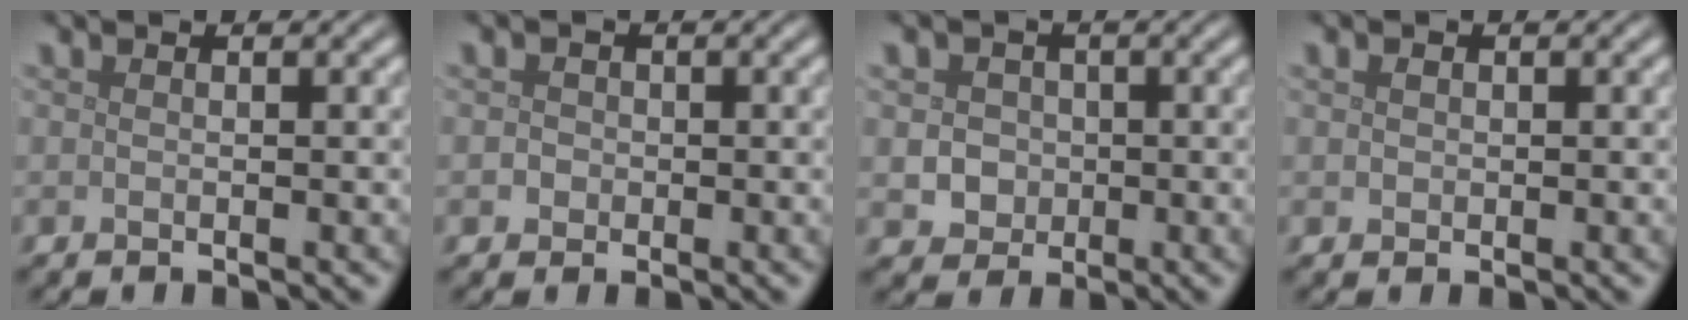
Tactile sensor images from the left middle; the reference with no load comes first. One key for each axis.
{"total": 1.5, "fx": 0.1, "fy": 1.4, "fz": 0.5, "tx": 0.007, "ty": 0.003, "tz": -0.006}
{"total": 3.0, "fx": 0.1, "fy": 2.8, "fz": 1.1, "tx": -0.004, "ty": 0.007, "tz": -0.003}
{"total": 0.8, "fx": 0.2, "fy": 0.7, "fz": 0.2, "tx": -0.003, "ty": -0.002, "tz": 0.004}